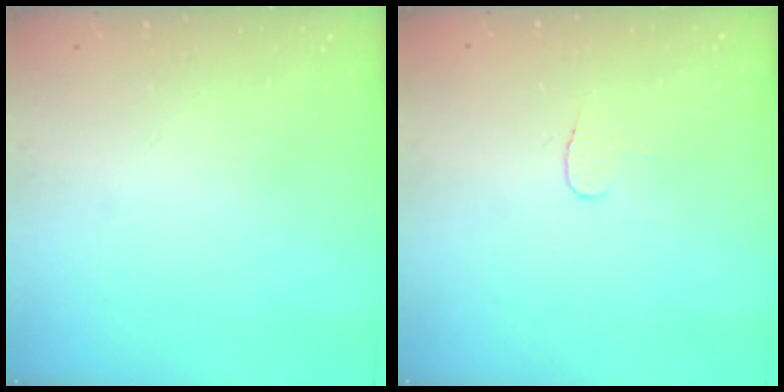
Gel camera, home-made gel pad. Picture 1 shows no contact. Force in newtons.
{"total": 3.7, "press": 3.7, "slide": 0.3}